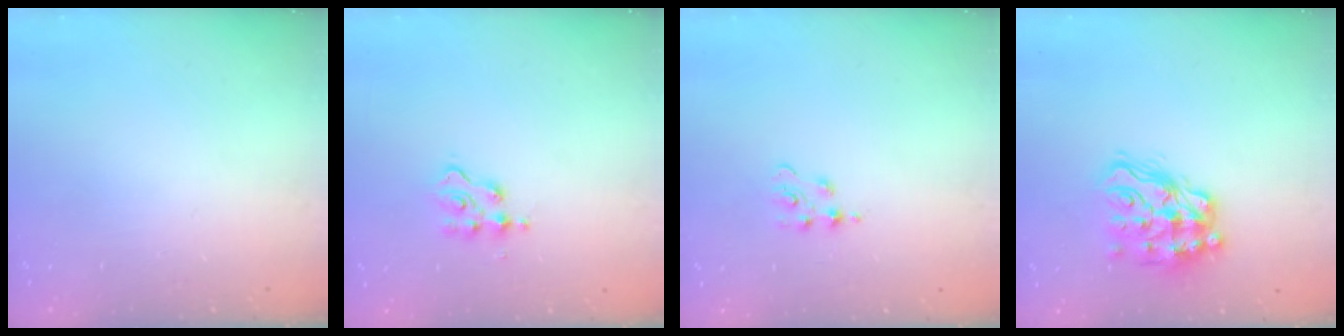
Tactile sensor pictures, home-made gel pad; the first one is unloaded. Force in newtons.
{"total": 3.0, "press": 3.0, "slide": 0.4}
{"total": 2.8, "press": 2.8, "slide": 0.4}
{"total": 15.7, "press": 15.6, "slide": 1.7}